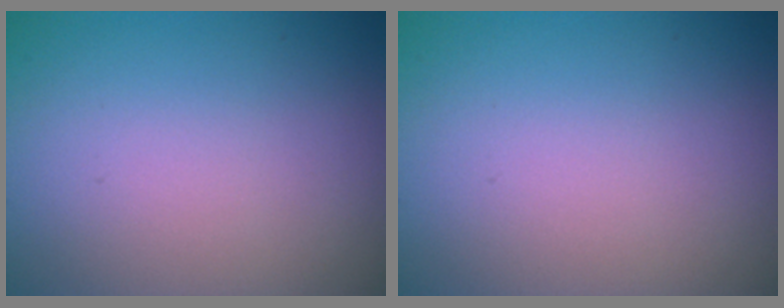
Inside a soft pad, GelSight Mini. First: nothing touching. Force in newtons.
{"total": 0.0}